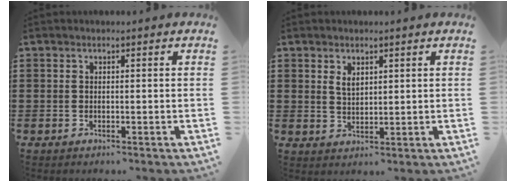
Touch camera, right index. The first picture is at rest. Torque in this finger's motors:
{"motor_torque": [0.07, 0.00, 0.07, 0.05]}